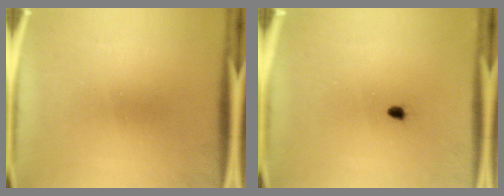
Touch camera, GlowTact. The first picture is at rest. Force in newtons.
{"total": 1.0}